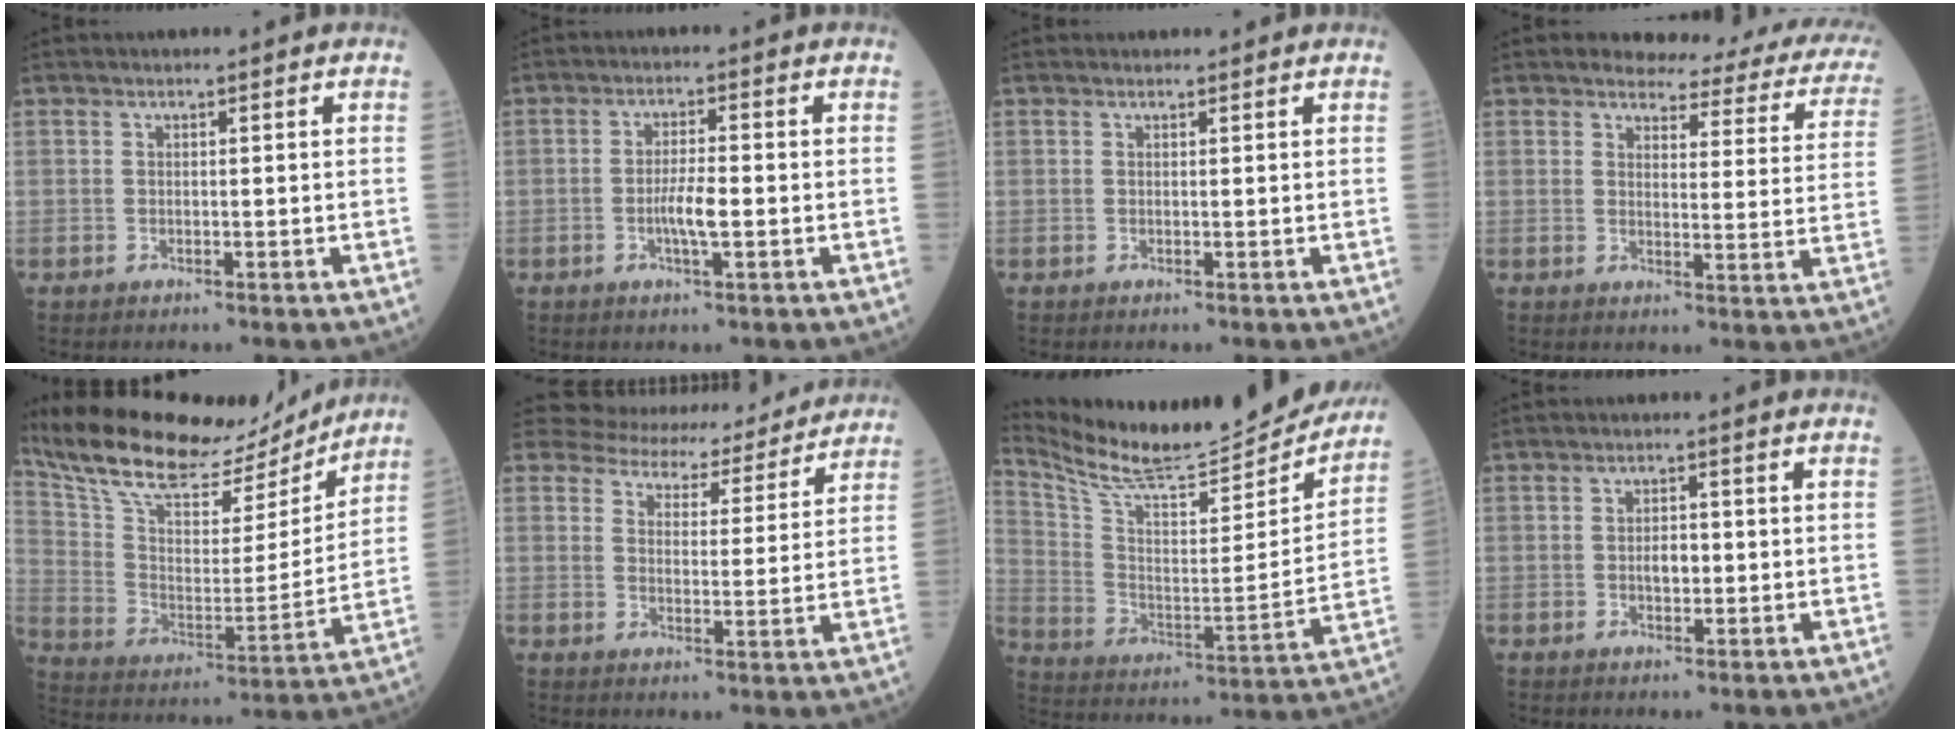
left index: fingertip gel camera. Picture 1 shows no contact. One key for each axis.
{"total": 3.8, "fx": -1.2, "fy": 0.4, "fz": 3.6, "tx": -0.070, "ty": -0.005, "tz": -0.024}
{"total": 0.8, "fx": 0.7, "fy": 0.3, "fz": 0.0, "tx": -0.006, "ty": 0.002, "tz": 0.010}
{"total": 15.7, "fx": 14.3, "fy": 3.9, "fz": 5.1, "tx": -0.032, "ty": -0.057, "tz": 0.131}
{"total": 20.3, "fx": 18.5, "fy": 5.0, "fz": 6.7, "tx": -0.125, "ty": -0.008, "tz": 0.299}
{"total": 13.2, "fx": 12.6, "fy": 3.6, "fz": 2.0, "tx": -0.014, "ty": 0.005, "tz": 0.151}
{"total": 23.1, "fx": 21.8, "fy": 2.8, "fz": 7.2, "tx": -0.132, "ty": -0.066, "tz": 0.324}
{"total": 2.2, "fx": -0.4, "fy": 1.2, "fz": 1.8, "tx": -0.026, "ty": -0.001, "tz": -0.008}